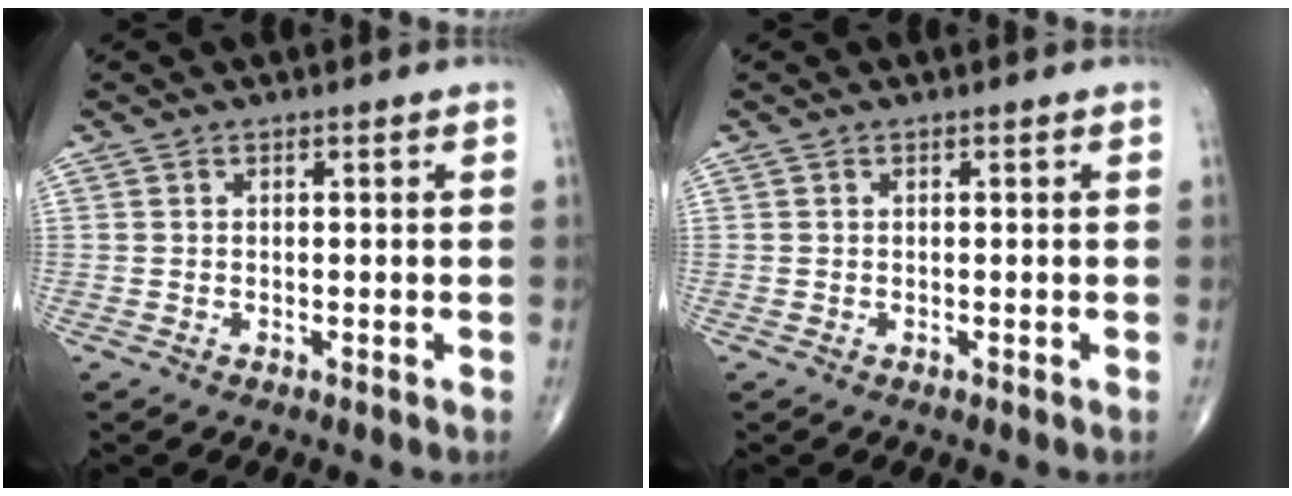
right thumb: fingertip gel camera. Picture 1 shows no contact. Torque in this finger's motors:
{"motor_torque": [-0.03, 0.03, -0.08, -0.08, 0.00]}